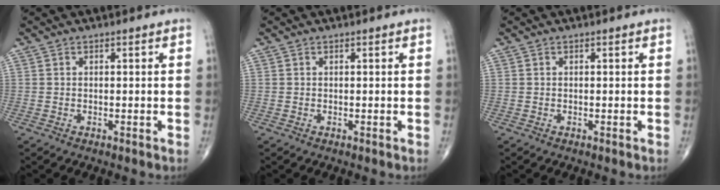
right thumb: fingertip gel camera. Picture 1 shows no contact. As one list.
[{"total": 0.0}, {"total": 0.0}]